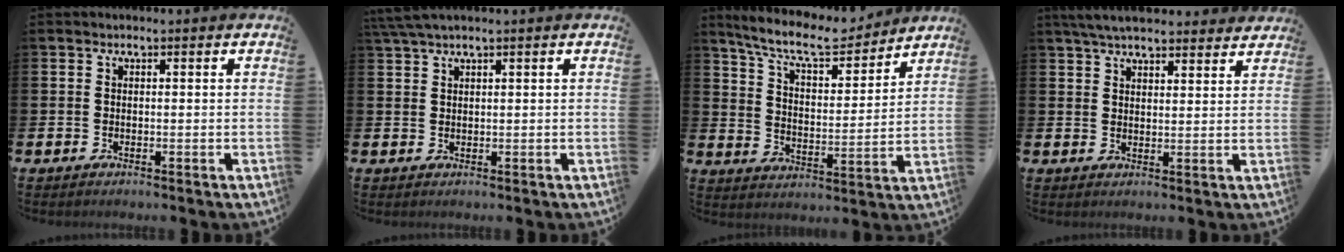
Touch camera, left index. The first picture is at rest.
{"total": 2.5, "force": [2.0, 0.0, 1.5], "torque": [-0.036, 0.003, 0.039]}
{"total": 9.8, "force": [8.8, 1.9, 3.7], "torque": [-0.095, -0.054, 0.152]}
{"total": 5.3, "force": [5.0, 1.0, 1.4], "torque": [-0.036, -0.015, 0.093]}